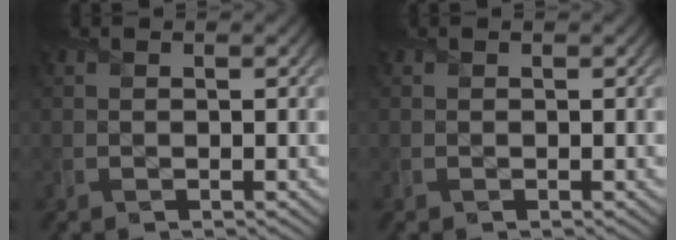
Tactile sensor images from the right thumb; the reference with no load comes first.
{"total": 0.0}